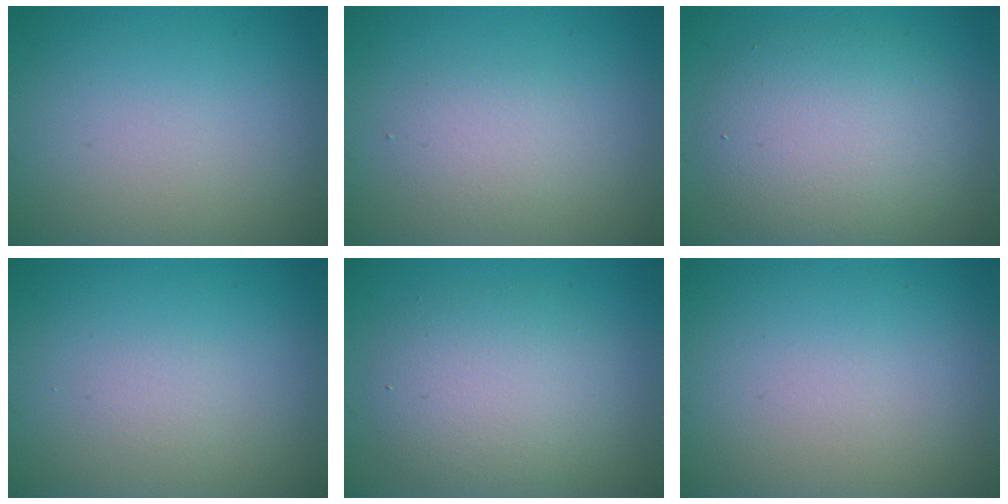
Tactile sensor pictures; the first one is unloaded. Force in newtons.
{"total": 1.9, "press": 1.9, "slide": 0.2}
{"total": 6.5, "press": 6.5, "slide": 0.1}
{"total": 0.8, "press": 0.8, "slide": 0.0}
{"total": 4.9, "press": 4.8, "slide": 0.8}
{"total": 0.0}